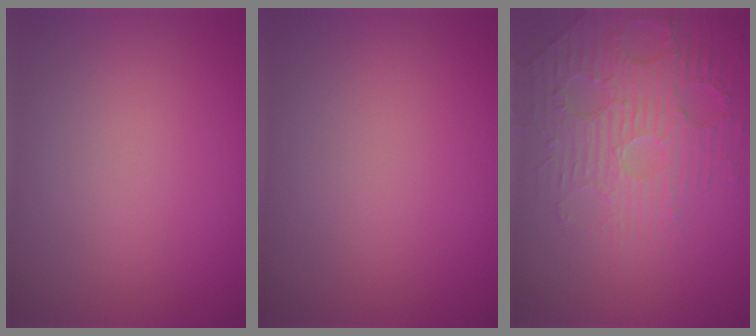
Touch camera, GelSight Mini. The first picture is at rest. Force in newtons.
{"total": 0.0}
{"total": 4.9, "press": 3.7, "slide": 3.2}